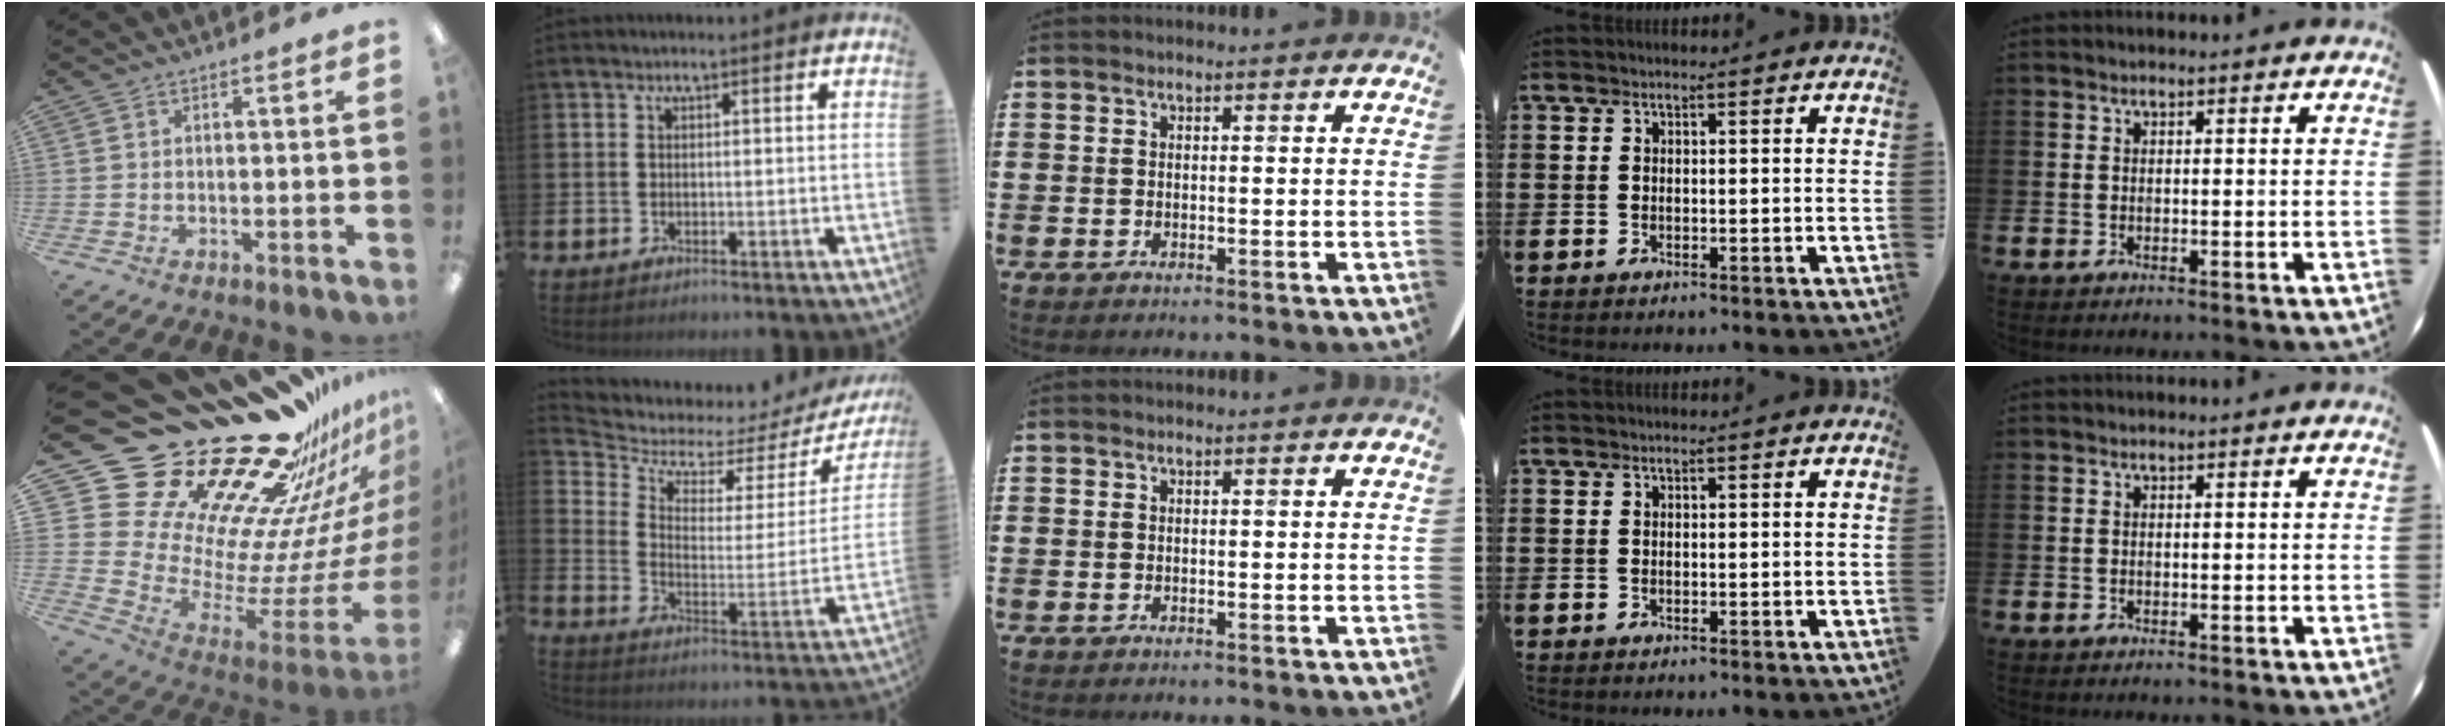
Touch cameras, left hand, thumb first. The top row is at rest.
{"thumb": {"total": 32.2, "force": [24.6, 15.5, 13.8], "torque": [-0.132, -0.273, 0.517]}, "index": {"total": 5.3, "force": [4.6, 2.5, 0.8], "torque": [-0.054, -0.047, 0.072]}}